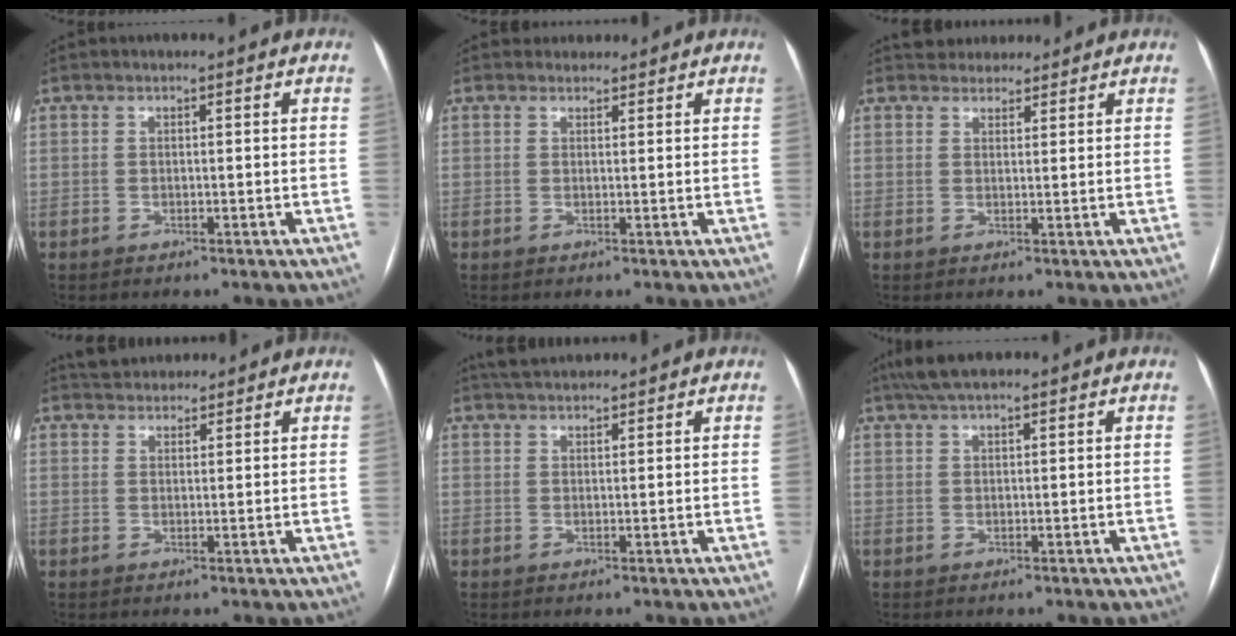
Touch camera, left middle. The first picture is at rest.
{"total": 1.9, "force": [1.6, 0.9, -0.3], "torque": [0.007, 0.010, 0.022]}
{"total": 4.5, "force": [4.1, 1.9, 0.3], "torque": [0.002, 0.016, 0.057]}
{"total": 5.6, "force": [5.2, 1.8, 1.1], "torque": [-0.014, 0.029, 0.079]}
{"total": 4.1, "force": [3.9, 0.7, 1.3], "torque": [-0.024, 0.030, 0.069]}
{"total": 5.4, "force": [4.3, 0.9, 3.2], "torque": [-0.060, 0.031, 0.077]}